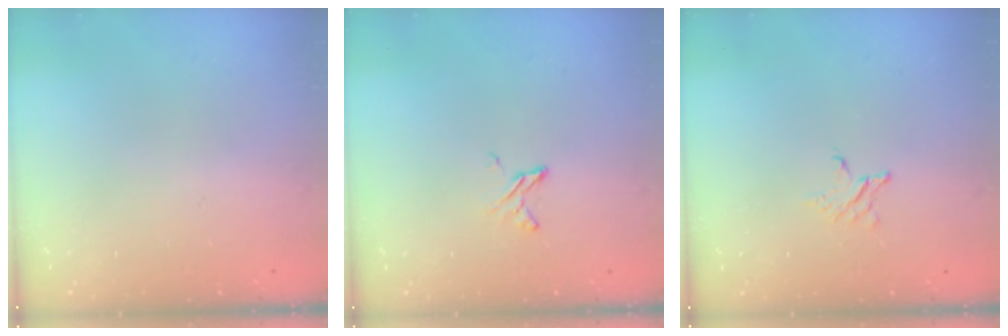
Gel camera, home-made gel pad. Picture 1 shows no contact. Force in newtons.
{"total": 3.9, "press": 3.8, "slide": 0.5}
{"total": 2.5, "press": 2.5, "slide": 0.2}